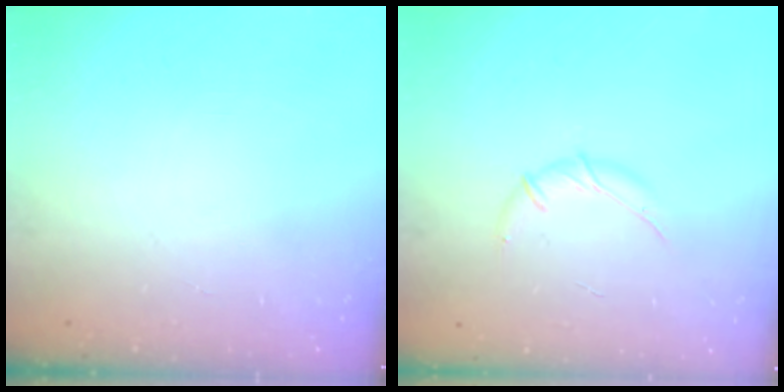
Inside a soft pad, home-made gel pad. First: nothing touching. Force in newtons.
{"total": 5.6, "press": 5.4, "slide": 1.5}